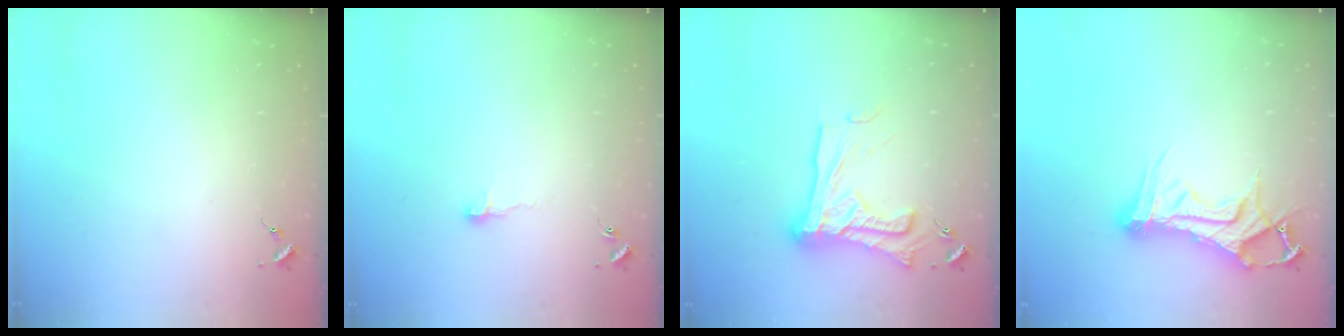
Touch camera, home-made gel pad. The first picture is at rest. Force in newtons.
{"total": 6.3, "press": 6.2, "slide": 0.6}
{"total": 20.7, "press": 20.6, "slide": 2.0}
{"total": 14.4, "press": 14.4, "slide": 1.4}